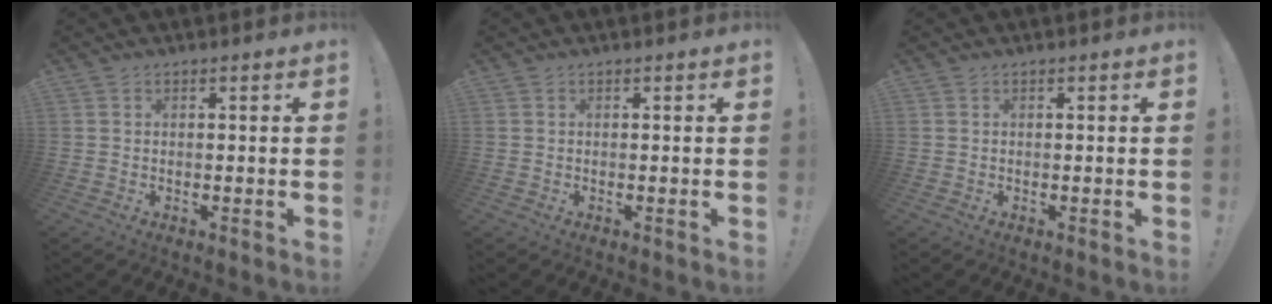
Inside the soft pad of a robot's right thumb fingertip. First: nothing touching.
{"total": 0.0}
{"total": 0.0}